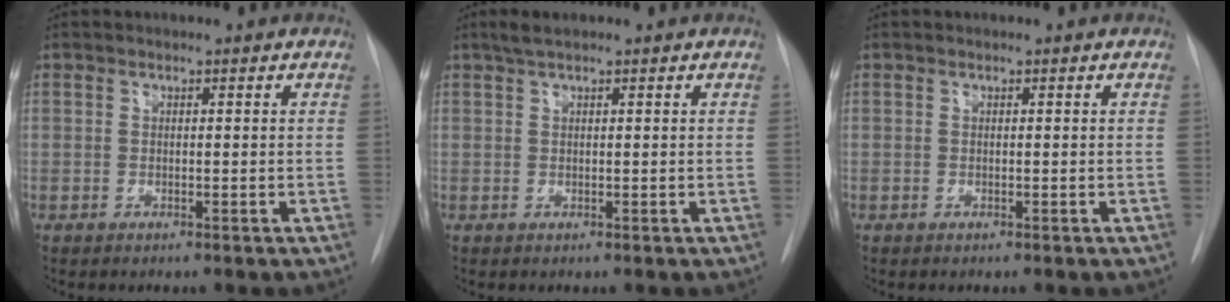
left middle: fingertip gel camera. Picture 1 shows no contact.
{"total": 1.8, "force": [1.3, 0.2, 1.2], "torque": [-0.029, 0.007, 0.026]}
{"total": 0.0}